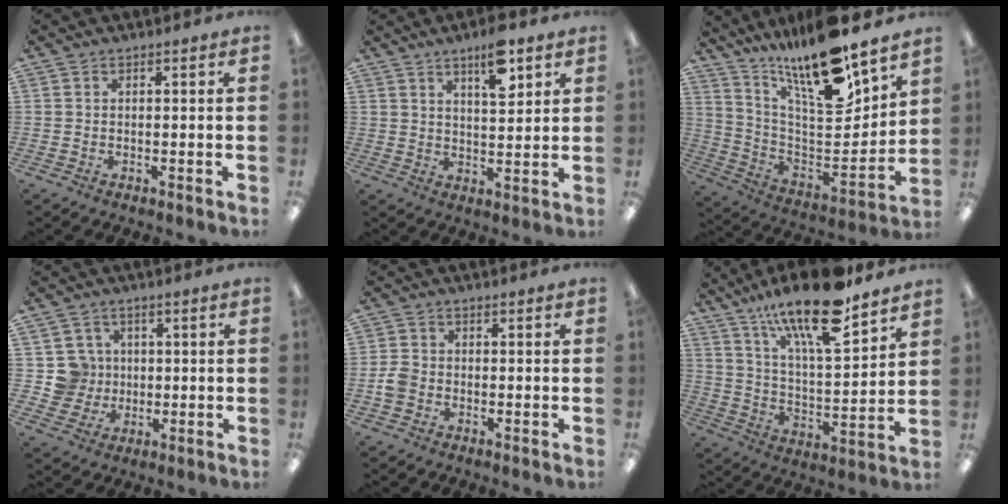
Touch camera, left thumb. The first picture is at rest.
{"total": 9.2, "force": [5.7, 3.0, 6.5], "torque": [-0.091, -0.030, 0.091]}
{"total": 19.4, "force": [15.9, 3.9, 10.4], "torque": [-0.182, -0.127, 0.268]}
{"total": 7.4, "force": [1.1, 7.3, 0.4], "torque": [-0.011, 0.005, 0.029]}
{"total": 3.5, "force": [-1.3, 2.7, 1.8], "torque": [-0.029, 0.010, -0.023]}
{"total": 18.8, "force": [13.9, 4.8, 11.7], "torque": [-0.209, -0.083, 0.234]}